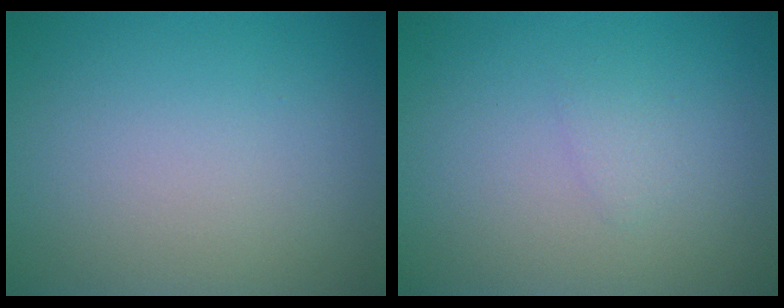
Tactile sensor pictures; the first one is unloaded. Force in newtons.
{"total": 0.8, "press": 0.8, "slide": 0.1}